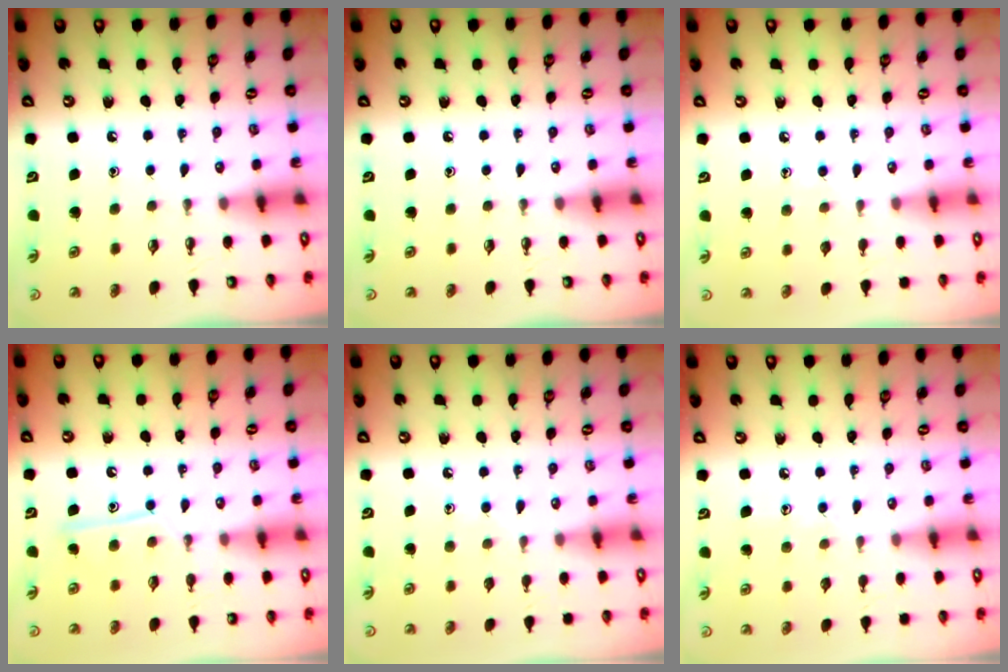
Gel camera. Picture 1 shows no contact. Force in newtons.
{"total": 0.0}
{"total": 6.7, "press": 6.7, "slide": 0.8}
{"total": 10.9, "press": 10.9, "slide": 0.8}
{"total": 7.3, "press": 7.2, "slide": 0.6}
{"total": 5.2, "press": 5.1, "slide": 0.5}